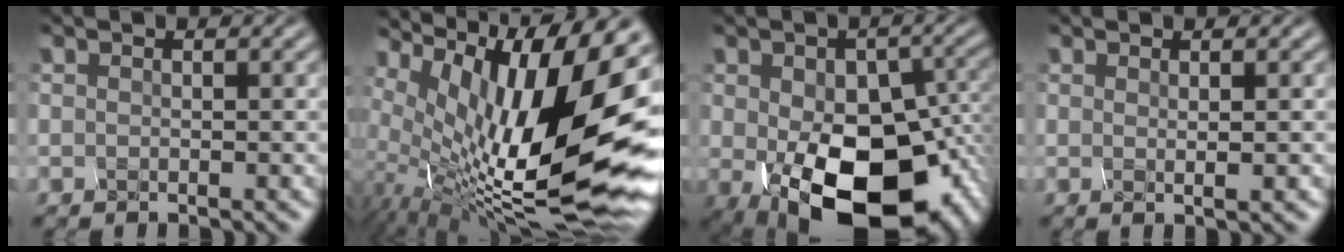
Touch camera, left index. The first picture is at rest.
{"total": 17.5, "force": [2.6, 6.5, 16.0], "torque": [-0.260, -0.003, 0.057]}
{"total": 14.7, "force": [-4.5, 8.6, 11.0], "torque": [-0.182, -0.044, -0.033]}
{"total": 1.0, "force": [0.3, 0.0, 0.9], "torque": [-0.019, 0.007, 0.001]}